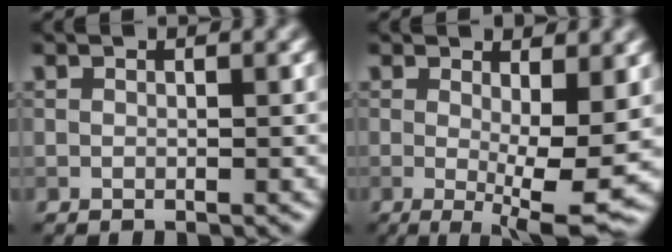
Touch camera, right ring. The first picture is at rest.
{"total": 7.4, "force": [-0.3, 1.6, 7.3], "torque": [-0.108, -0.011, 0.000]}